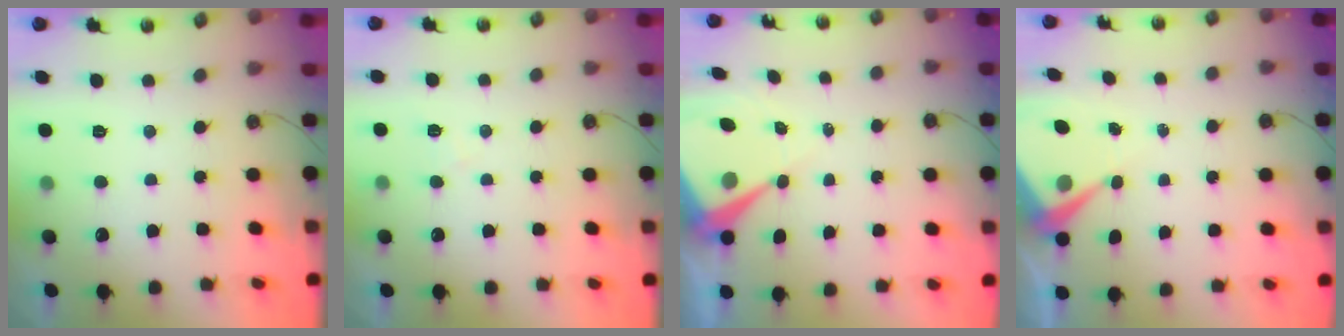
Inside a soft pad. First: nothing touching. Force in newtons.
{"total": 5.3, "press": 5.2, "slide": 0.7}
{"total": 9.1, "press": 9.0, "slide": 0.8}
{"total": 5.4, "press": 5.4, "slide": 0.5}